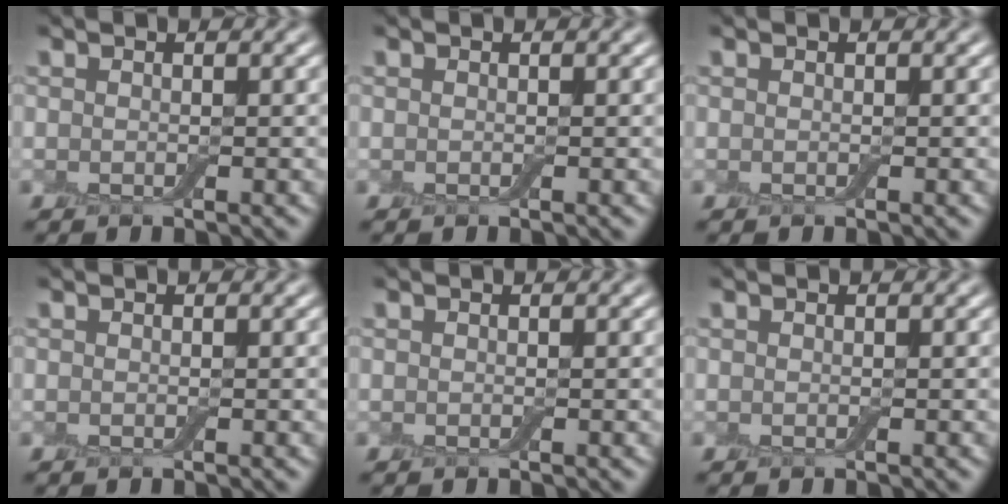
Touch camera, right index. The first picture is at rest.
{"total": 0.0}
{"total": 0.0}
{"total": 0.0}
{"total": 0.0}
{"total": 0.0}